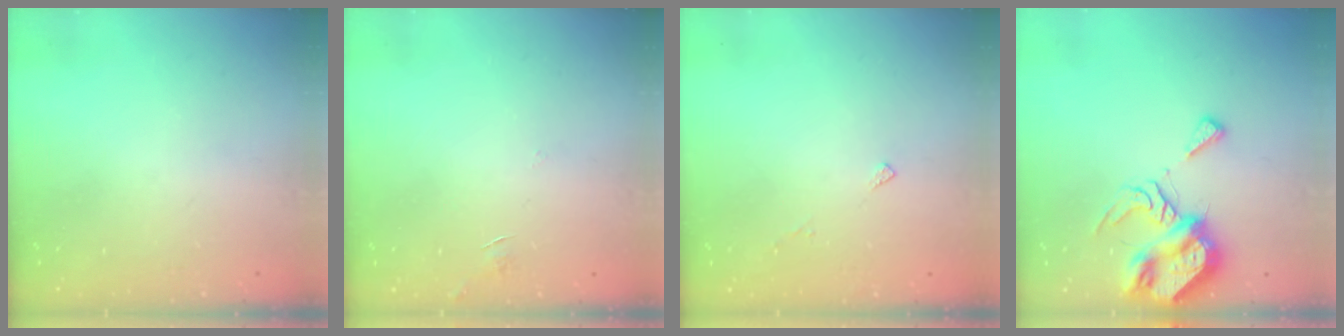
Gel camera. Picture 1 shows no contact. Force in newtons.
{"total": 3.1, "press": 3.1, "slide": 0.2}
{"total": 4.3, "press": 4.3, "slide": 0.4}
{"total": 10.4, "press": 10.3, "slide": 1.3}